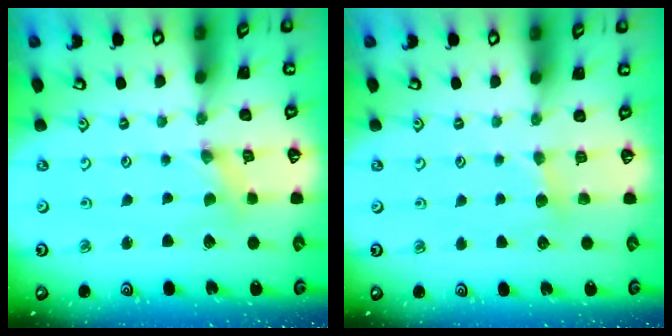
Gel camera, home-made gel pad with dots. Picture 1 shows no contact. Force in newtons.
{"total": 3.9, "press": 3.8, "slide": 0.5}